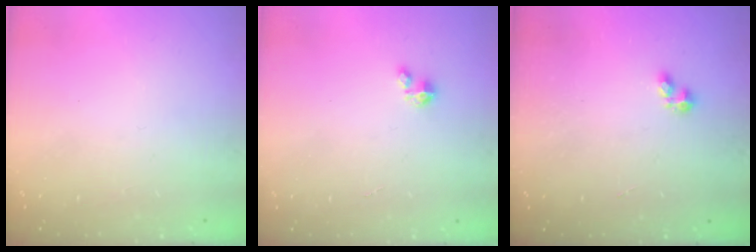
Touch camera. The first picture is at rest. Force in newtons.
{"total": 2.0, "press": 2.0, "slide": 0.1}
{"total": 3.4, "press": 3.3, "slide": 0.5}